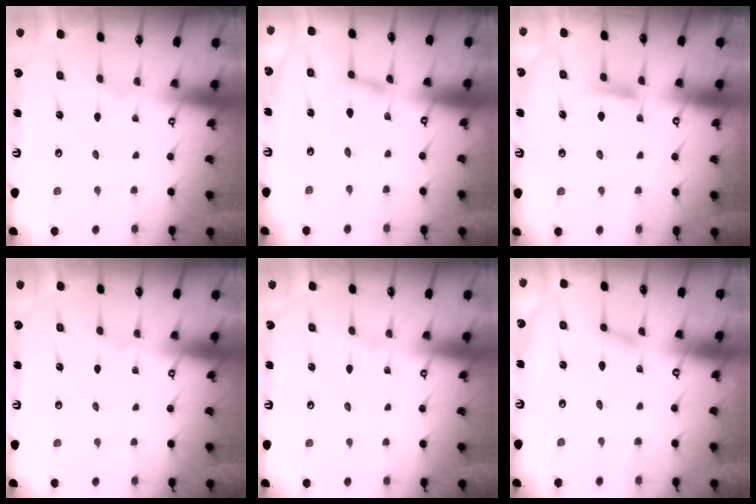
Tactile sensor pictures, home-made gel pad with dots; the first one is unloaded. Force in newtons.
{"total": 2.6, "press": 2.6, "slide": 0.2}
{"total": 7.2, "press": 7.1, "slide": 1.0}
{"total": 0.0}
{"total": 0.0}
{"total": 0.9, "press": 0.9, "slide": 0.1}